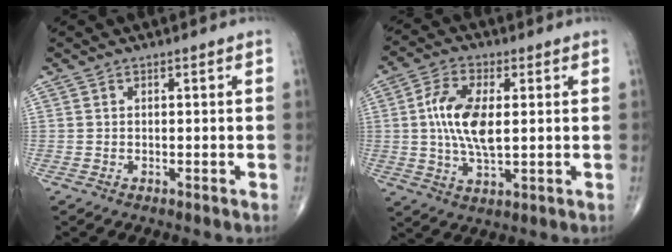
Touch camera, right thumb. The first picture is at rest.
{"total": 10.9, "force": [1.1, 4.9, 9.7], "torque": [-0.194, -0.005, 0.020]}